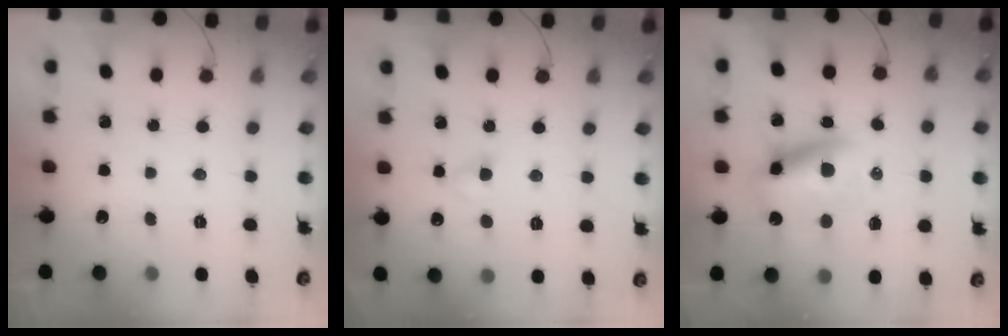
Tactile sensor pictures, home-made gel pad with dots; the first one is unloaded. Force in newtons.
{"total": 3.2, "press": 3.1, "slide": 0.9}
{"total": 9.4, "press": 9.0, "slide": 2.7}